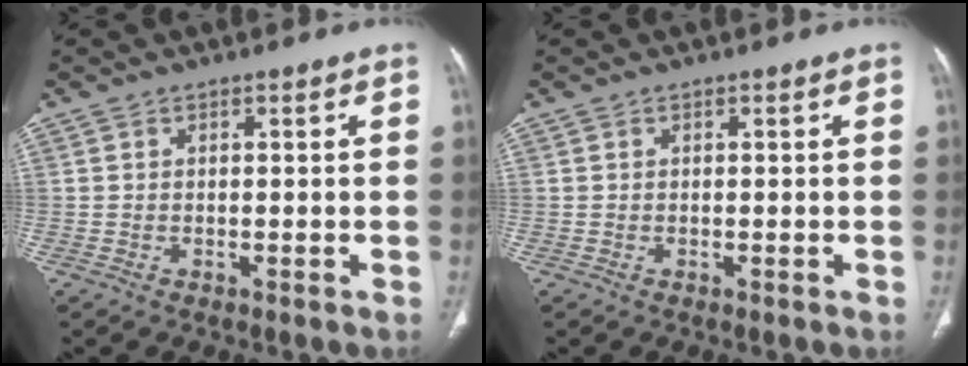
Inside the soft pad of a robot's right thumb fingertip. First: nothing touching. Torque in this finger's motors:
{"motor_torque": [0.00, 0.00, -0.07, 0.04, 0.00]}